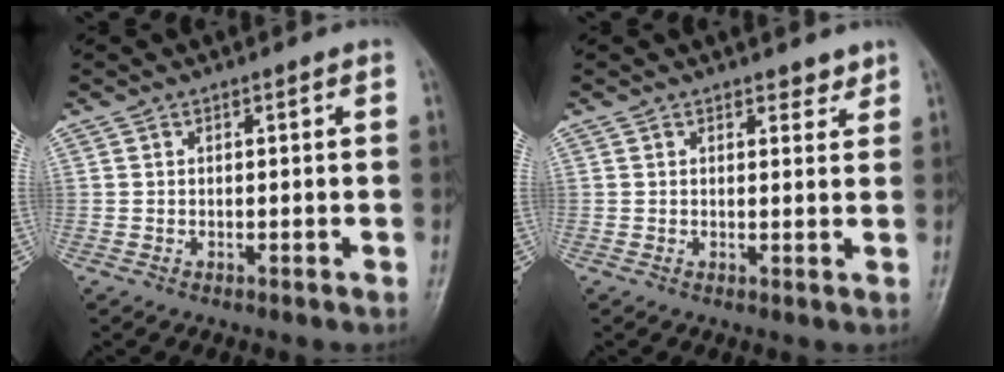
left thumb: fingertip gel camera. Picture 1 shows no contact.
{"total": 2.2, "force": [1.8, 1.1, 0.8], "torque": [0.006, -0.011, 0.020]}